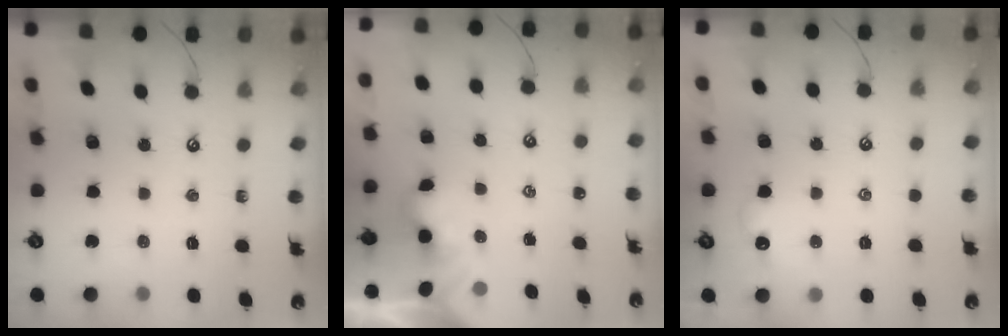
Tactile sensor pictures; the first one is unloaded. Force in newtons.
{"total": 2.4, "press": 2.4, "slide": 0.2}
{"total": 1.7, "press": 1.6, "slide": 0.4}